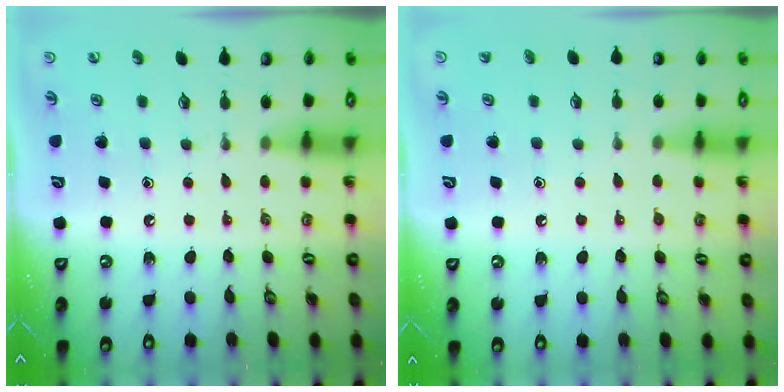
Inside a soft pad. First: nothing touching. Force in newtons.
{"total": 5.4, "press": 5.4, "slide": 0.6}